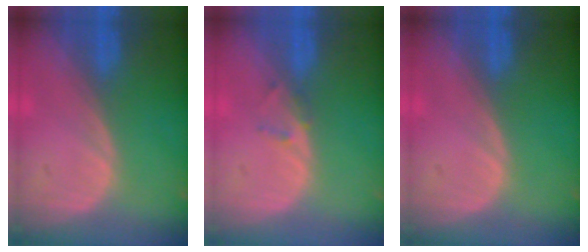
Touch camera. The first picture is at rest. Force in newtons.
{"total": 1.3, "press": 1.1, "slide": 0.8}
{"total": 0.0}